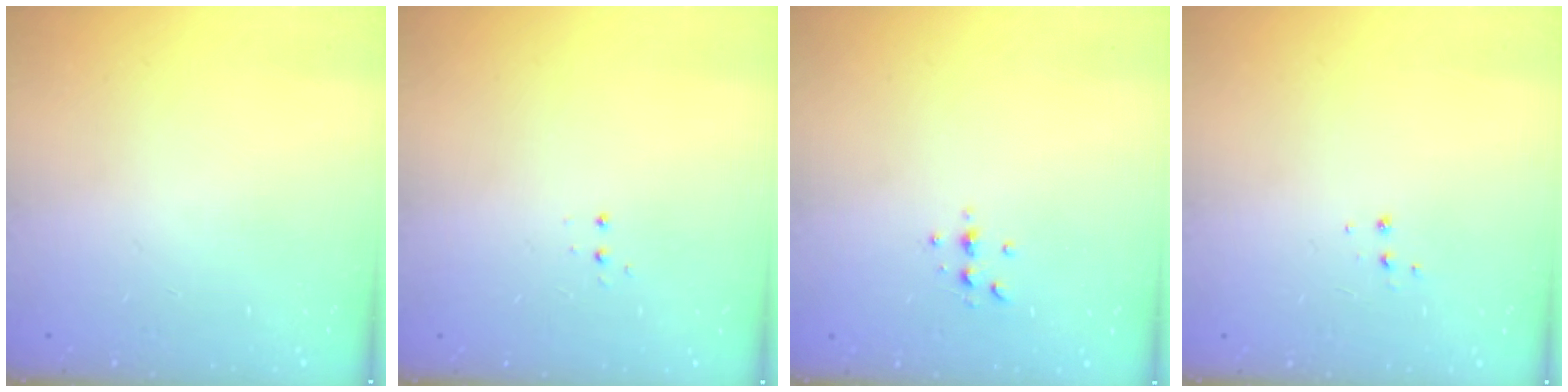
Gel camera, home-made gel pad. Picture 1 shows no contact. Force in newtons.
{"total": 3.4, "press": 3.3, "slide": 0.7}
{"total": 3.3, "press": 3.2, "slide": 0.4}
{"total": 3.3, "press": 3.2, "slide": 0.4}